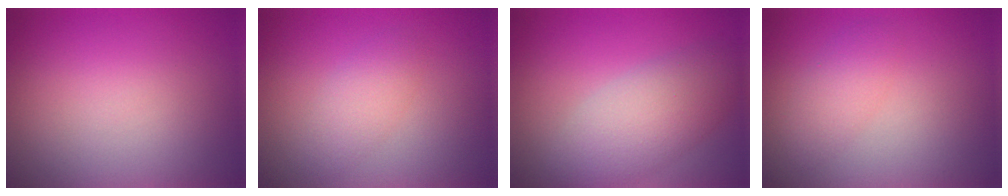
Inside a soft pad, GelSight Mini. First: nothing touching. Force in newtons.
{"total": 2.1, "press": 2.1, "slide": 0.0}
{"total": 5.0, "press": 5.0, "slide": 0.3}
{"total": 2.1, "press": 2.1, "slide": 0.1}